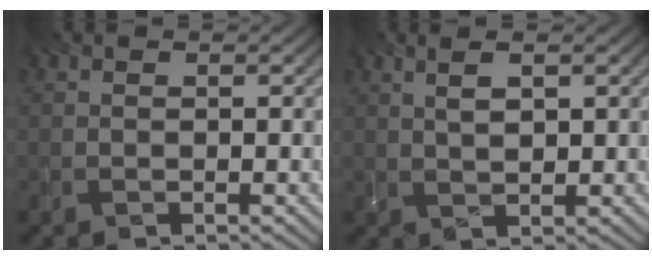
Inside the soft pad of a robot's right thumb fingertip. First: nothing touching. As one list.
[{"total": 2.7, "force": [1.1, 0.7, 2.3], "torque": [-0.051, -0.002, 0.026]}]